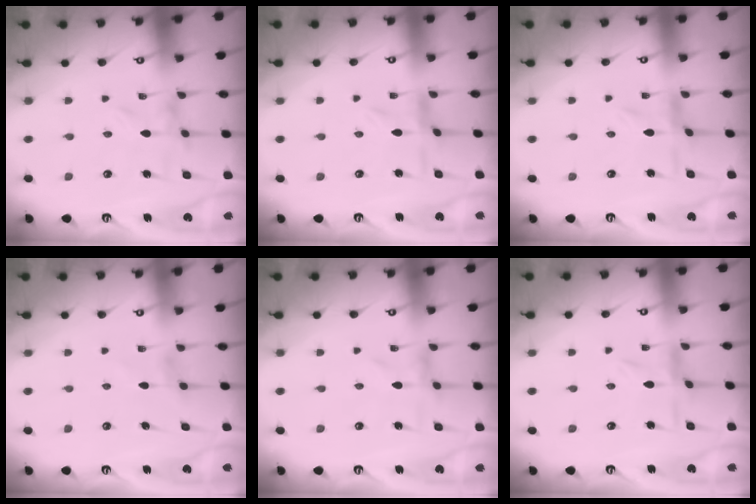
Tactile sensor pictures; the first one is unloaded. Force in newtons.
{"total": 1.3, "press": 1.2, "slide": 0.4}
{"total": 1.3, "press": 1.2, "slide": 0.4}
{"total": 1.3, "press": 1.2, "slide": 0.3}
{"total": 0.0}
{"total": 2.0, "press": 2.0, "slide": 0.3}